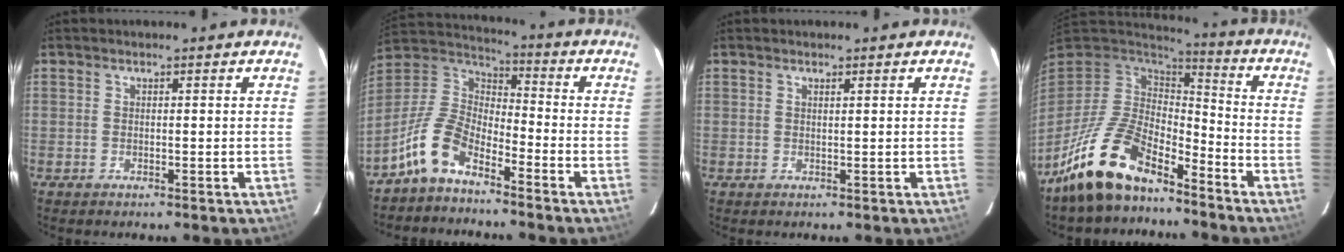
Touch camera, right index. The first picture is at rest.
{"total": 11.4, "force": [-7.4, 5.2, 6.9], "torque": [-0.155, 0.017, -0.152]}
{"total": 0.6, "force": [0.4, -0.1, 0.4], "torque": [-0.007, -0.002, 0.007]}
{"total": 15.2, "force": [-11.3, 5.9, 8.2], "torque": [-0.170, -0.007, -0.208]}